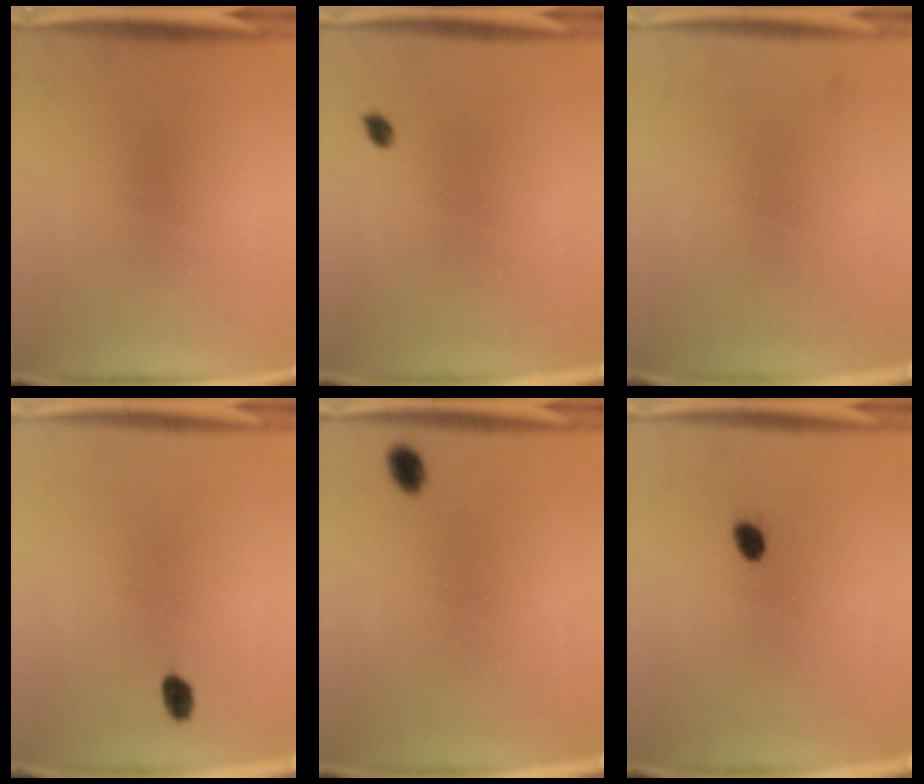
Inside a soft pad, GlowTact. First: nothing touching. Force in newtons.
{"total": 1.0}
{"total": 1.1}
{"total": 2.1}
{"total": 2.2}
{"total": 2.0}